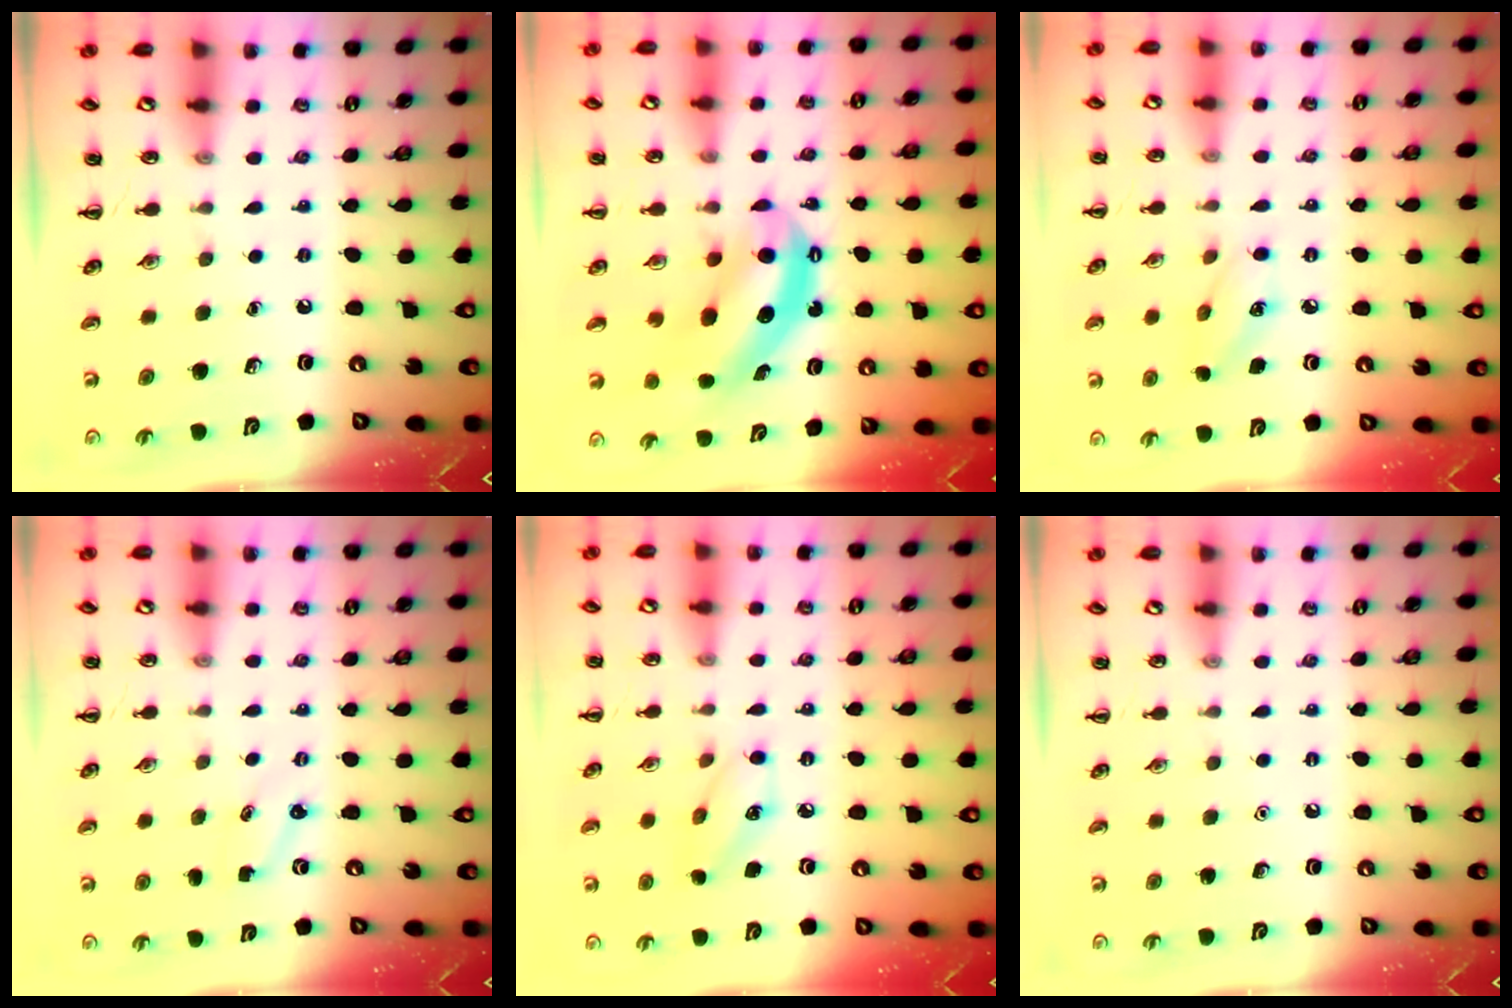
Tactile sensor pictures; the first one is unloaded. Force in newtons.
{"total": 7.4, "press": 7.2, "slide": 1.8}
{"total": 6.0, "press": 5.9, "slide": 1.2}
{"total": 1.6, "press": 1.5, "slide": 0.5}
{"total": 6.5, "press": 6.5, "slide": 0.9}
{"total": 1.6, "press": 1.6, "slide": 0.1}